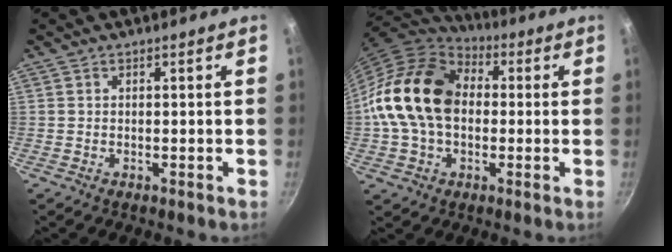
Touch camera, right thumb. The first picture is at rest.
{"total": 19.1, "force": [0.5, 13.8, 13.3], "torque": [-0.224, 0.036, -0.004]}